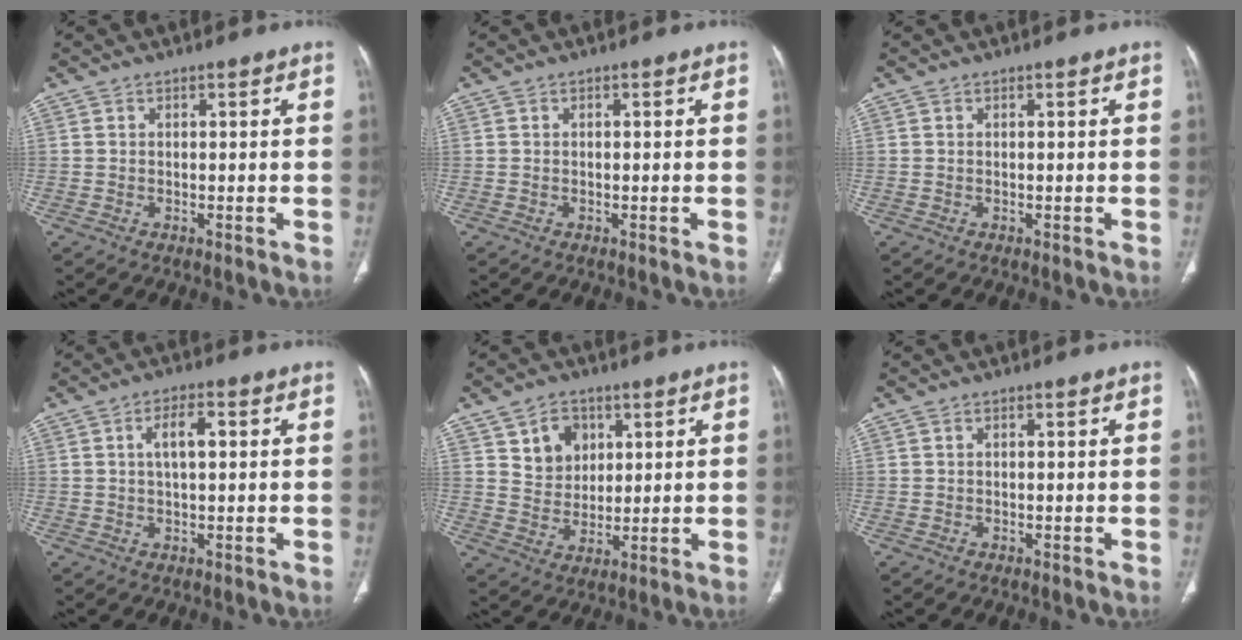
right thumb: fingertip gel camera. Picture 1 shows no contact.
{"total": 0.0}
{"total": 0.0}
{"total": 4.7, "force": [1.0, 2.0, 4.2], "torque": [-0.071, 0.008, 0.015]}
{"total": 7.6, "force": [3.3, 6.0, 3.3], "torque": [-0.026, -0.019, 0.063]}
{"total": 0.0}